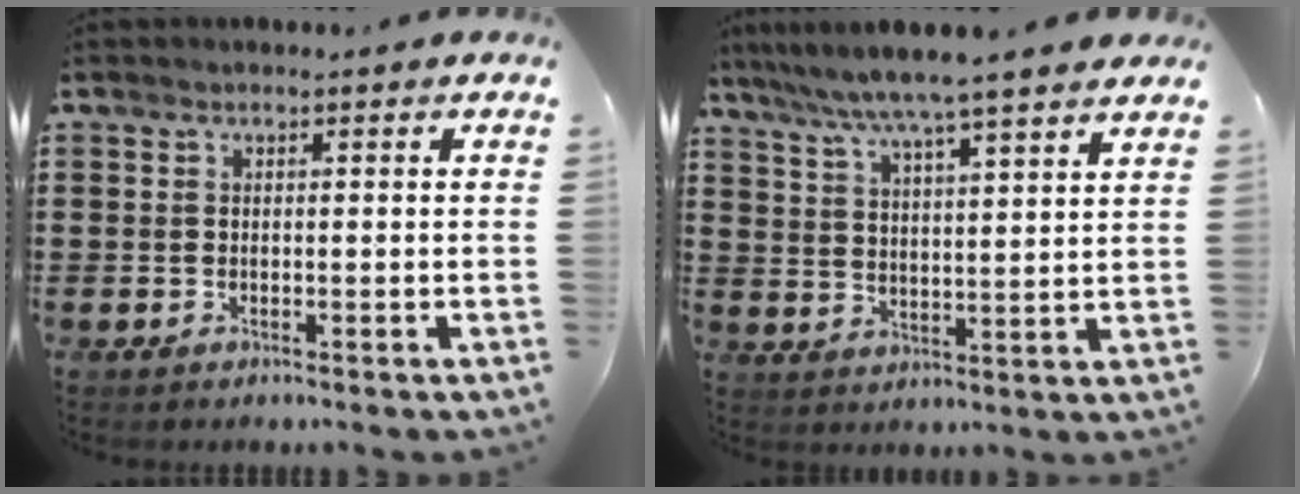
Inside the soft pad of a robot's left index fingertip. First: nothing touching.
{"total": 6.1, "force": [5.2, -1.0, 3.0], "torque": [-0.079, -0.031, 0.086]}